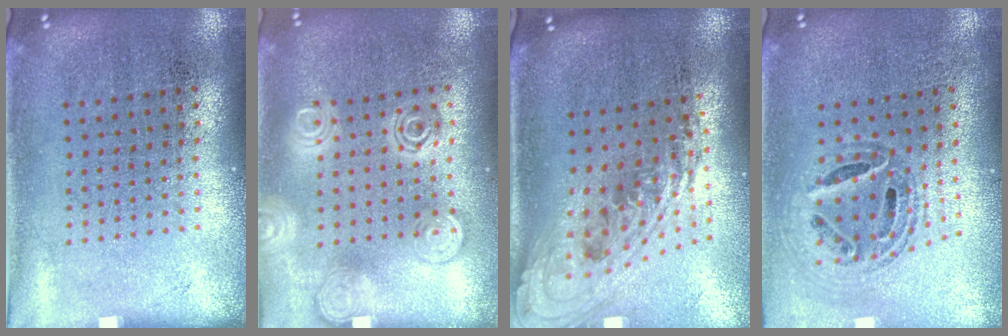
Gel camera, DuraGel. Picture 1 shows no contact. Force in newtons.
{"total": 2.8, "press": 2.8, "slide": 0.4}
{"total": 2.4, "press": 1.7, "slide": 1.7}
{"total": 0.9, "press": 0.8, "slide": 0.2}